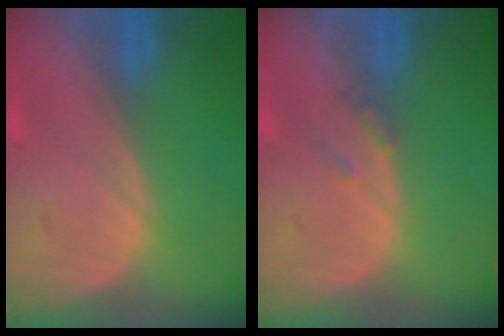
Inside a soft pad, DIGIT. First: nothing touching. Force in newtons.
{"total": 1.2, "press": 1.2, "slide": 0.3}